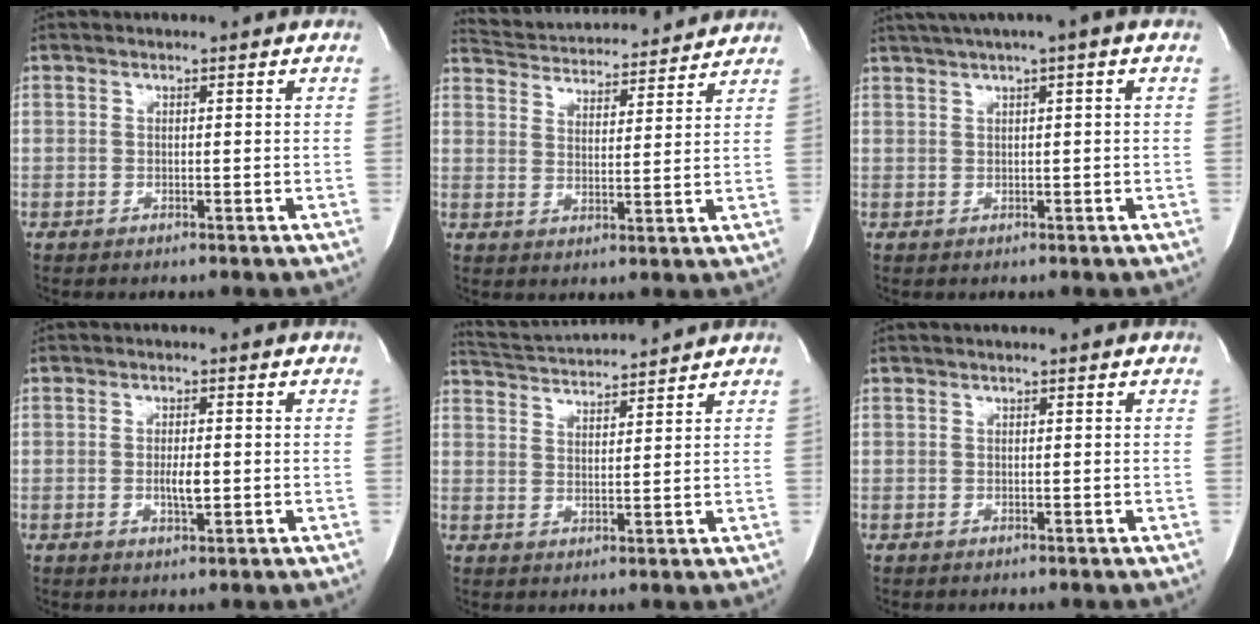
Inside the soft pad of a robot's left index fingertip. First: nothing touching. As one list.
[{"total": 15.4, "force": [14.8, 2.4, 3.5], "torque": [-0.063, 0.024, 0.214]}, {"total": 5.1, "force": [3.1, -0.5, 4.0], "torque": [-0.071, 0.025, 0.053]}, {"total": 2.8, "force": [-0.5, 0.8, 2.7], "torque": [-0.052, -0.002, -0.007]}, {"total": 9.1, "force": [8.9, -0.6, 2.1], "torque": [-0.053, 0.019, 0.147]}, {"total": 0.0}]